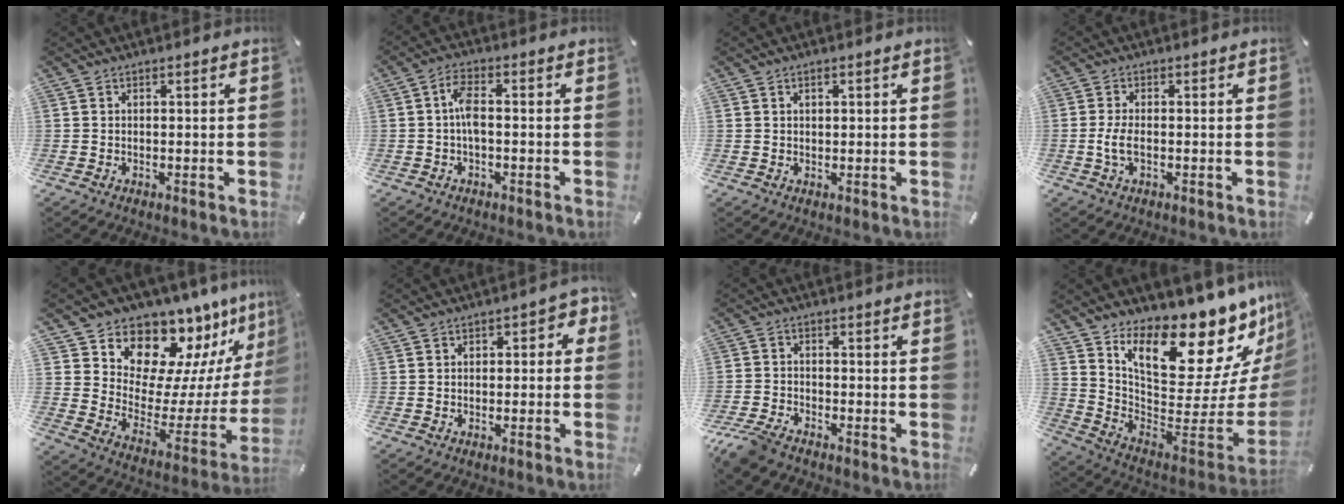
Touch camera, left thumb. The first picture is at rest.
{"total": 5.0, "force": [-0.5, 2.0, 4.5], "torque": [-0.095, 0.005, -0.014]}
{"total": 1.3, "force": [0.5, 0.8, 0.9], "torque": [-0.010, 0.001, 0.007]}
{"total": 4.1, "force": [-0.6, 1.8, 3.6], "torque": [-0.082, -0.003, -0.015]}
{"total": 13.5, "force": [12.2, 5.7, 1.3], "torque": [-0.026, -0.142, 0.206]}
{"total": 2.7, "force": [-1.0, 1.7, 1.8], "torque": [-0.025, 0.011, -0.024]}
{"total": 5.4, "force": [-4.6, 1.8, 2.1], "torque": [-0.061, 0.009, -0.094]}
{"total": 22.0, "force": [15.2, 8.7, 13.2], "torque": [-0.176, -0.123, 0.255]}